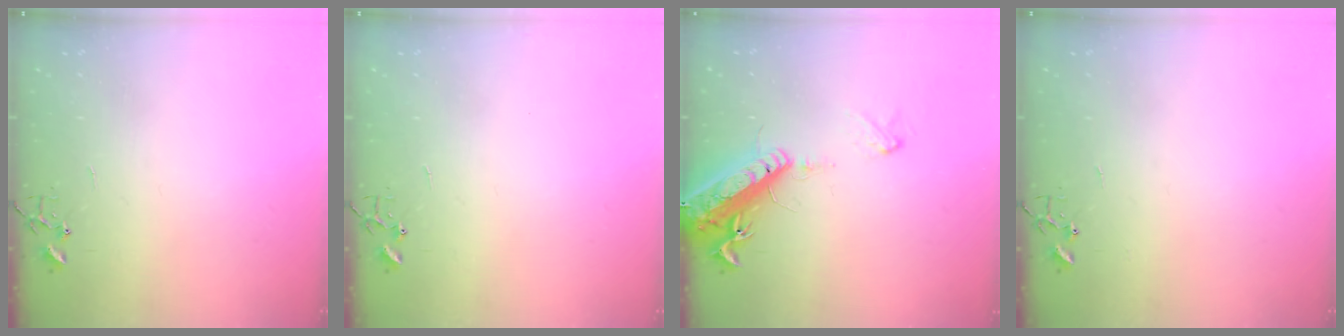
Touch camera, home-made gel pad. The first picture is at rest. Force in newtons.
{"total": 0.0}
{"total": 17.9, "press": 17.5, "slide": 3.9}
{"total": 0.0}